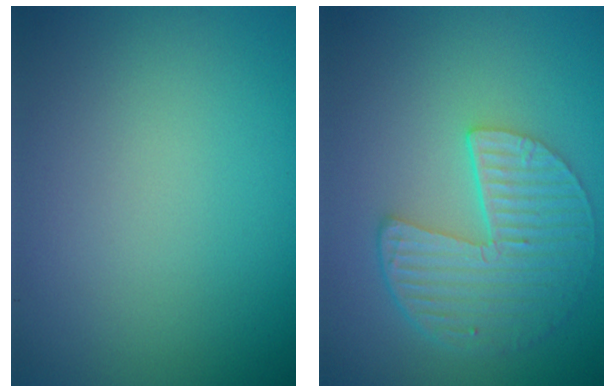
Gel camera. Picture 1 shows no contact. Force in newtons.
{"total": 5.4, "press": 4.0, "slide": 3.7}